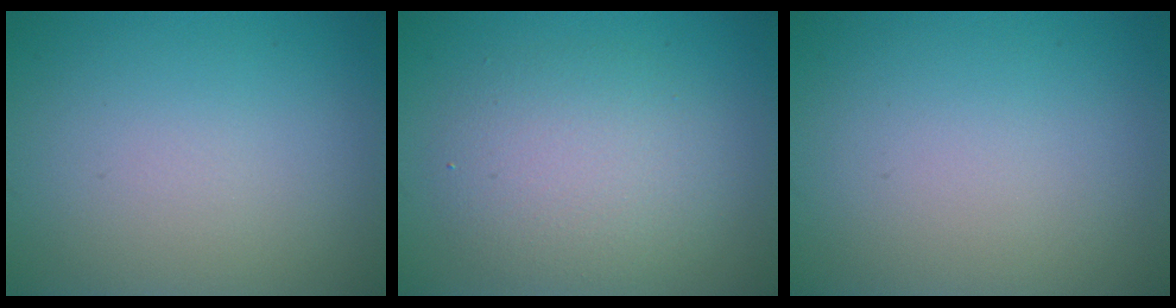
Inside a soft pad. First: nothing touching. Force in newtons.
{"total": 4.4, "press": 4.4, "slide": 0.3}
{"total": 0.0}